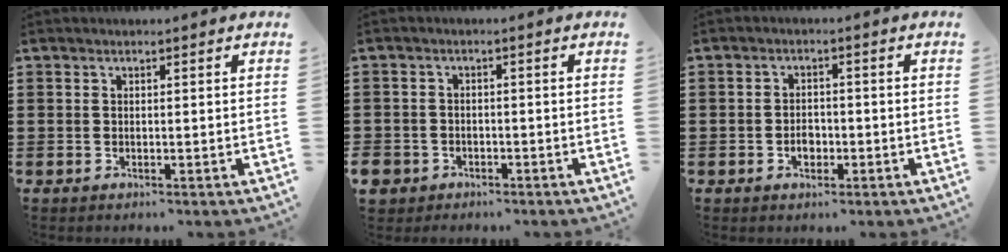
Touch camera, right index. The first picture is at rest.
{"total": 2.3, "force": [-1.9, 1.4, 0.1], "torque": [-0.014, -0.001, -0.044]}
{"total": 2.5, "force": [-0.9, 1.7, 1.5], "torque": [-0.022, -0.001, -0.021]}